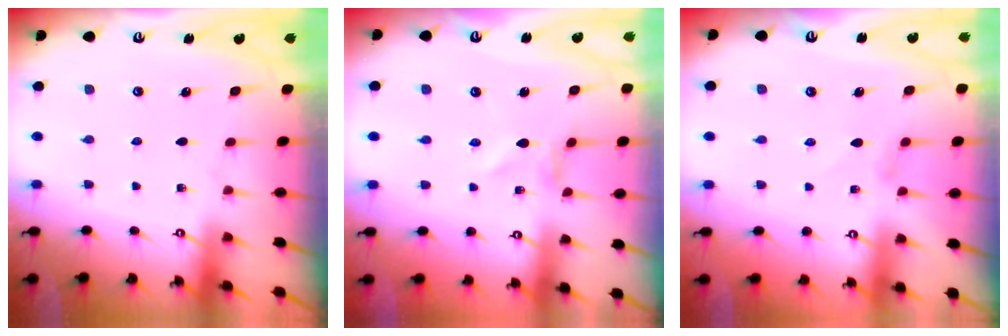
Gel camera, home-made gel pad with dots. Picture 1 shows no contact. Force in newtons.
{"total": 0.7, "press": 0.7, "slide": 0.1}
{"total": 2.1, "press": 2.0, "slide": 0.3}